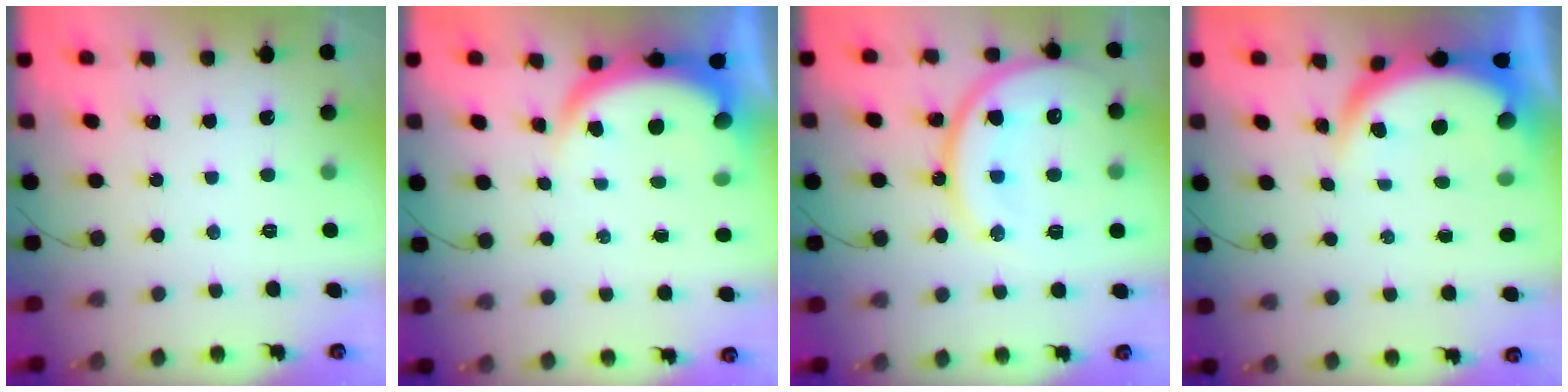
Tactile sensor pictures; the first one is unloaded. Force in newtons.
{"total": 6.8, "press": 6.8, "slide": 0.9}
{"total": 20.5, "press": 20.5, "slide": 1.8}
{"total": 6.9, "press": 6.9, "slide": 0.5}